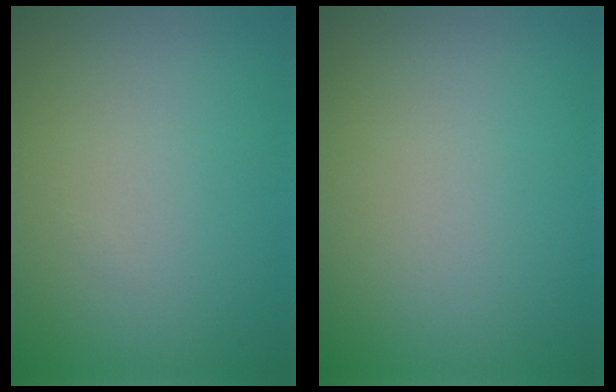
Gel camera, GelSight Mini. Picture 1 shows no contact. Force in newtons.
{"total": 0.0}